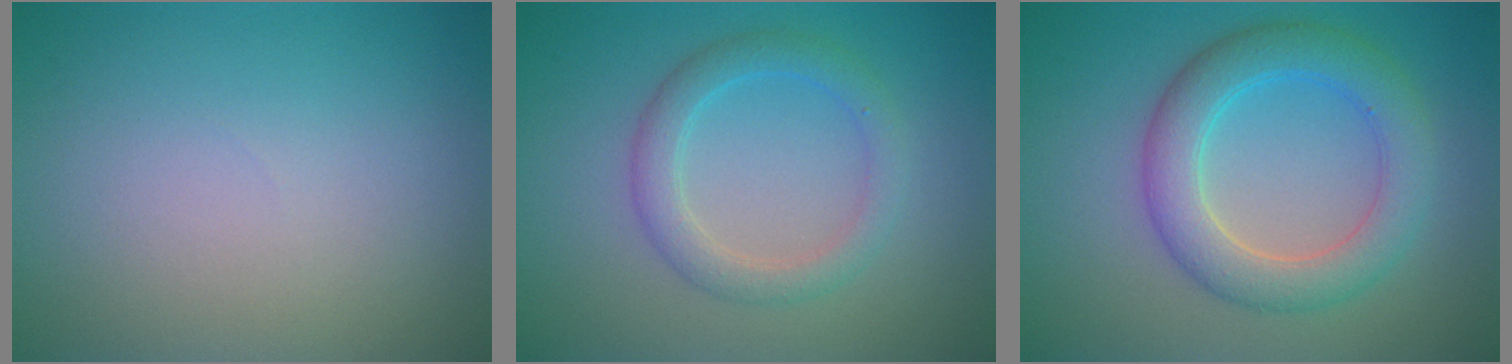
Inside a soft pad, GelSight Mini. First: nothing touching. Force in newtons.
{"total": 3.0, "press": 3.0, "slide": 0.1}
{"total": 5.2, "press": 5.2, "slide": 0.1}